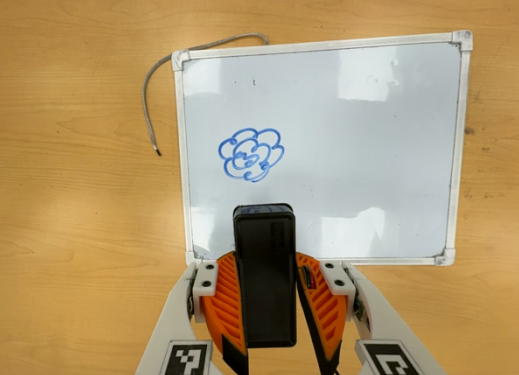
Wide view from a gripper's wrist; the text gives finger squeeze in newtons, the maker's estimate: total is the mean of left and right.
{"total": 7.7, "left": 7.3, "right": 8.2}